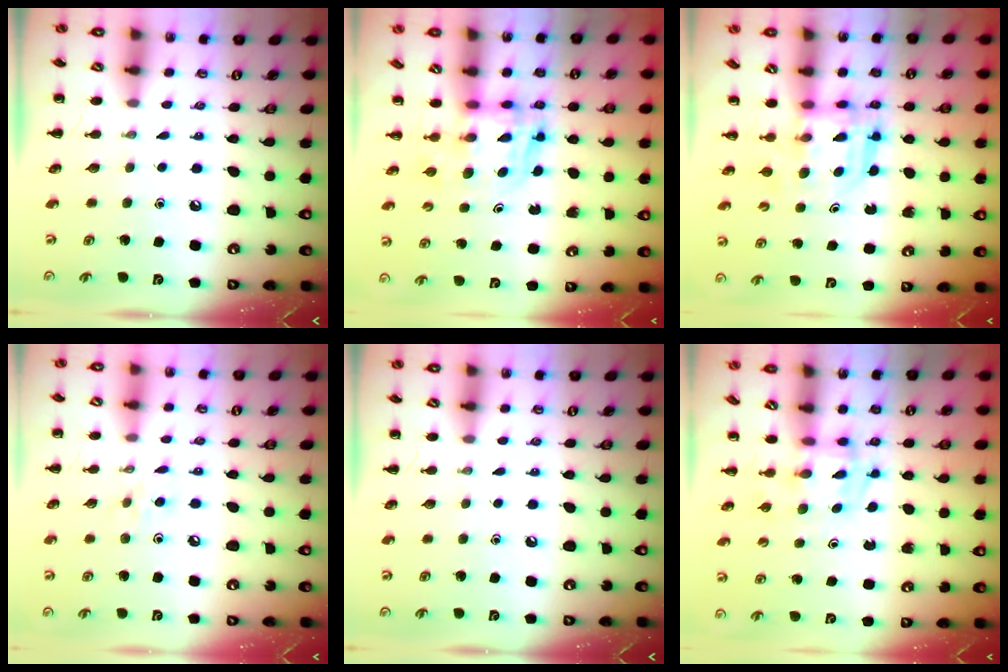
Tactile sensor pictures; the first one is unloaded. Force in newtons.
{"total": 2.6, "press": 2.6, "slide": 0.2}
{"total": 3.1, "press": 3.1, "slide": 0.2}
{"total": 3.7, "press": 3.5, "slide": 1.3}
{"total": 0.0}
{"total": 2.9, "press": 2.9, "slide": 0.2}